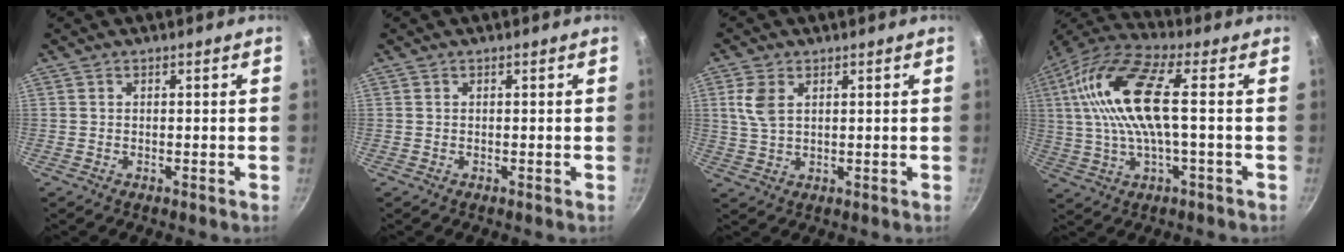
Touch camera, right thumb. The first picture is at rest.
{"total": 0.0}
{"total": 5.3, "force": [1.8, 3.2, 3.8], "torque": [-0.079, -0.003, 0.037]}
{"total": 17.3, "force": [1.9, 5.7, 16.2], "torque": [-0.323, 0.022, 0.027]}